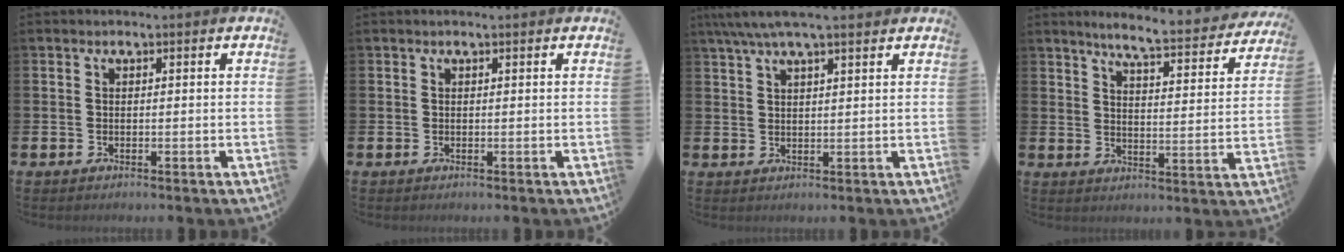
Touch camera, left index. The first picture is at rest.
{"total": 0.0}
{"total": 5.4, "force": [4.4, 0.8, 2.9], "torque": [-0.064, -0.007, 0.080]}
{"total": 6.4, "force": [6.0, 0.0, 2.3], "torque": [-0.061, -0.039, 0.099]}